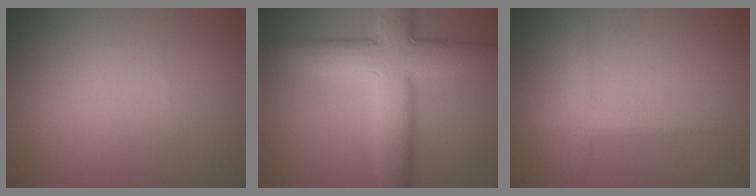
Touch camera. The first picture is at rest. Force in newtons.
{"total": 9.8, "press": 9.8, "slide": 0.8}
{"total": 2.1, "press": 2.1, "slide": 0.0}